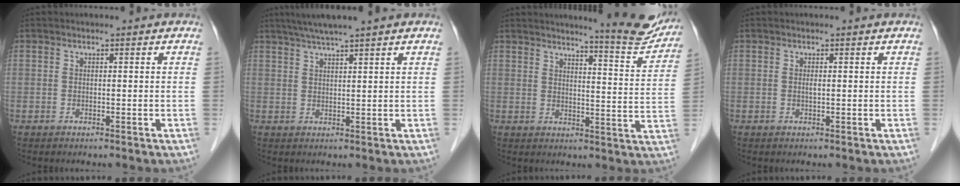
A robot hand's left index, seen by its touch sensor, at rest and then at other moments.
{"total": 5.9, "force": [4.7, -0.9, 3.4], "torque": [-0.057, 0.023, 0.081]}
{"total": 10.9, "force": [10.4, 0.2, 3.2], "torque": [-0.035, -0.041, 0.118]}
{"total": 0.5, "force": [0.1, 0.0, 0.5], "torque": [-0.013, 0.000, 0.002]}